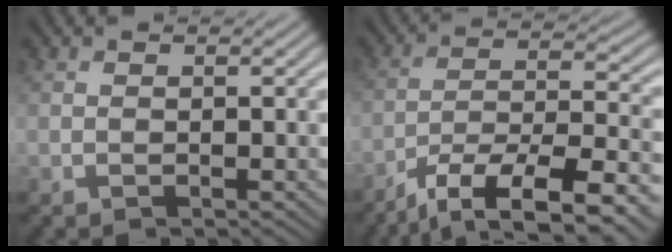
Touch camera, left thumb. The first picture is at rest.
{"total": 13.1, "force": [-8.9, 4.1, 8.7], "torque": [-0.158, -0.021, -0.139]}